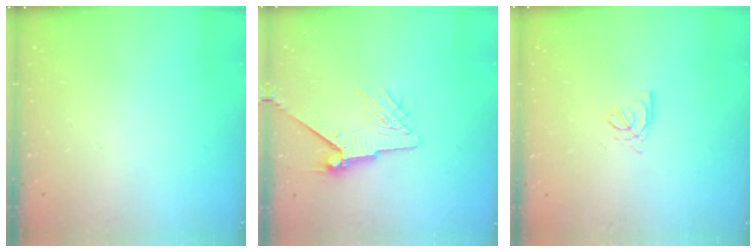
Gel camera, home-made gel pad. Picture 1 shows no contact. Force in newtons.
{"total": 7.3, "press": 7.2, "slide": 1.0}
{"total": 2.7, "press": 2.7, "slide": 0.4}